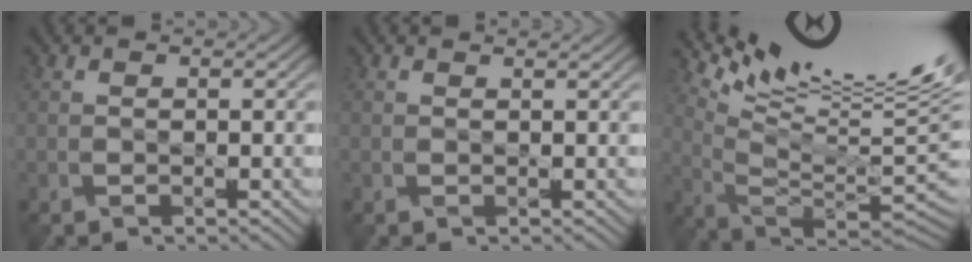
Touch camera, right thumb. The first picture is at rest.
{"total": 0.8, "force": [0.8, -0.2, -0.2], "torque": [0.005, 0.005, 0.014]}
{"total": 17.2, "force": [11.0, 2.8, 13.0], "torque": [-0.193, 0.007, 0.182]}